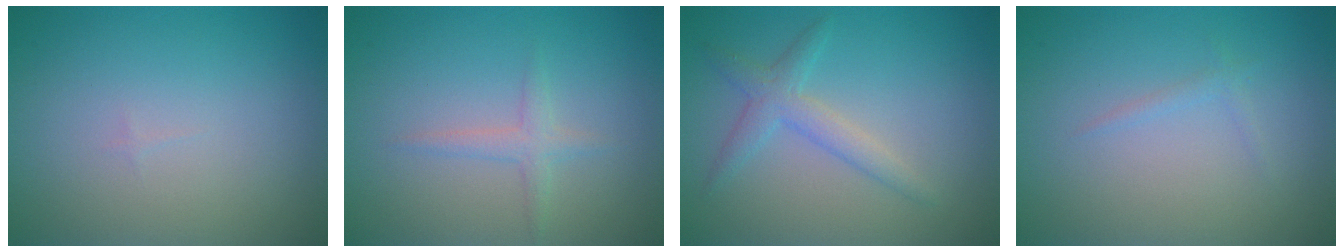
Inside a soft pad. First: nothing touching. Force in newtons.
{"total": 1.3, "press": 1.3, "slide": 0.1}
{"total": 2.4, "press": 2.4, "slide": 0.0}
{"total": 0.8, "press": 0.8, "slide": 0.0}